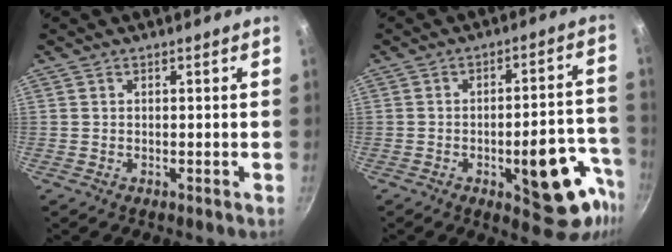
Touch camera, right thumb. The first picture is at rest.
{"total": 17.4, "force": [-6.9, 7.1, 14.3], "torque": [-0.118, 0.039, -0.085]}